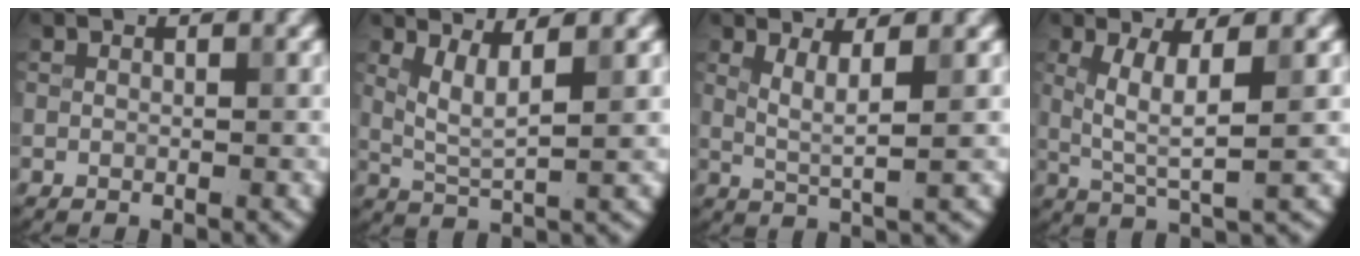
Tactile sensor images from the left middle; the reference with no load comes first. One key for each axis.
{"total": 3.2, "fx": 1.5, "fy": 0.6, "fz": 2.7, "tx": -0.059, "ty": -0.007, "tz": 0.035}
{"total": 2.6, "fx": 1.0, "fy": 0.5, "fz": 2.4, "tx": -0.047, "ty": -0.006, "tz": 0.022}
{"total": 4.0, "fx": 0.8, "fy": 0.8, "fz": 3.8, "tx": -0.079, "ty": -0.002, "tz": 0.021}